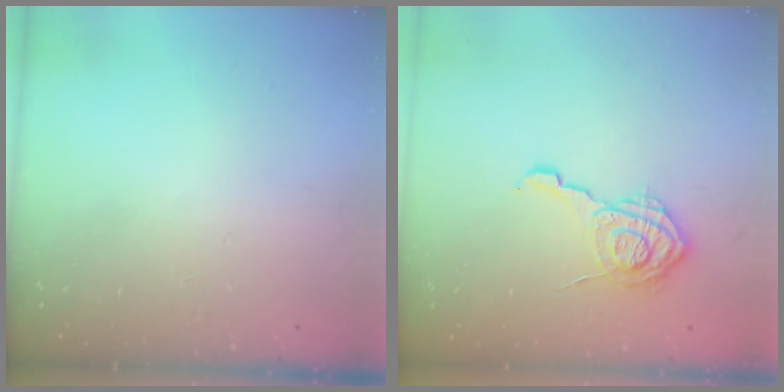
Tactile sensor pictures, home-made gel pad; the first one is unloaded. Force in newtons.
{"total": 12.1, "press": 12.1, "slide": 0.7}